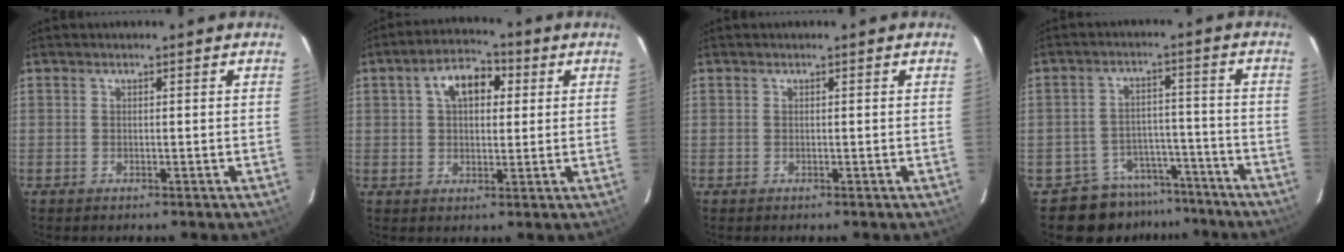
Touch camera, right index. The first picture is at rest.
{"total": 8.1, "force": [2.5, 4.9, 6.0], "torque": [-0.099, 0.030, 0.041]}
{"total": 0.0}
{"total": 9.2, "force": [-7.6, 5.2, 0.7], "torque": [-0.019, 0.035, -0.100]}